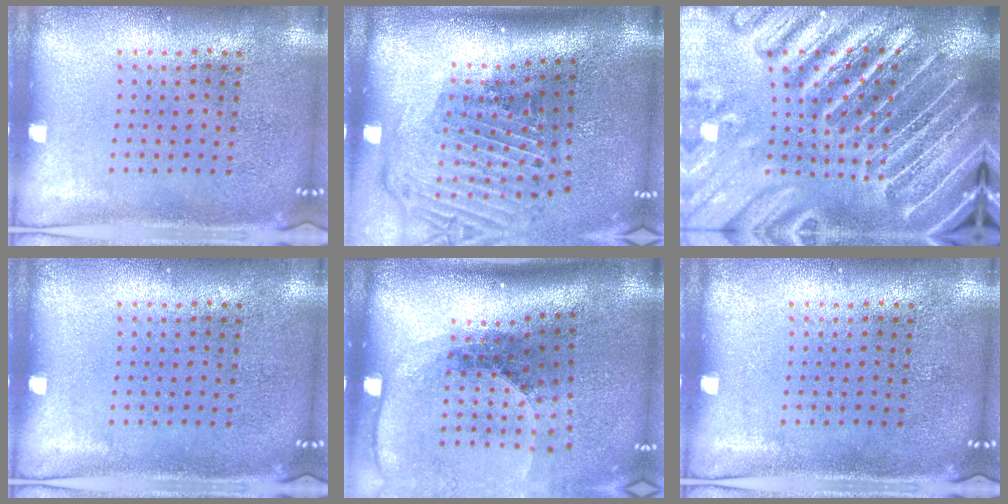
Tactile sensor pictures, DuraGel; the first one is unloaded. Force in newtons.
{"total": 3.0, "press": 2.1, "slide": 2.1}
{"total": 5.7, "press": 4.9, "slide": 2.8}
{"total": 0.0}
{"total": 2.7, "press": 1.9, "slide": 1.9}
{"total": 0.0}